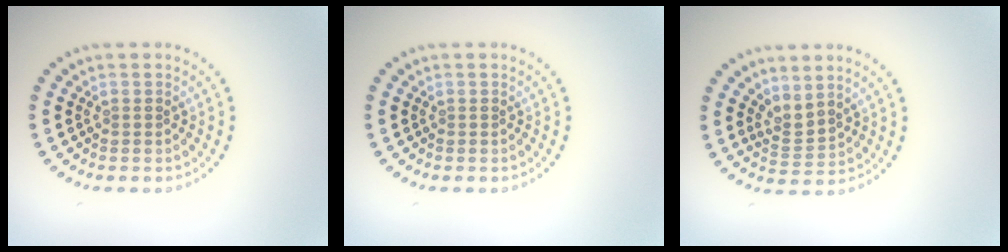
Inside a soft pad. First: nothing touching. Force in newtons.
{"total": 0.0}
{"total": 2.2, "press": 1.5, "slide": 1.6}